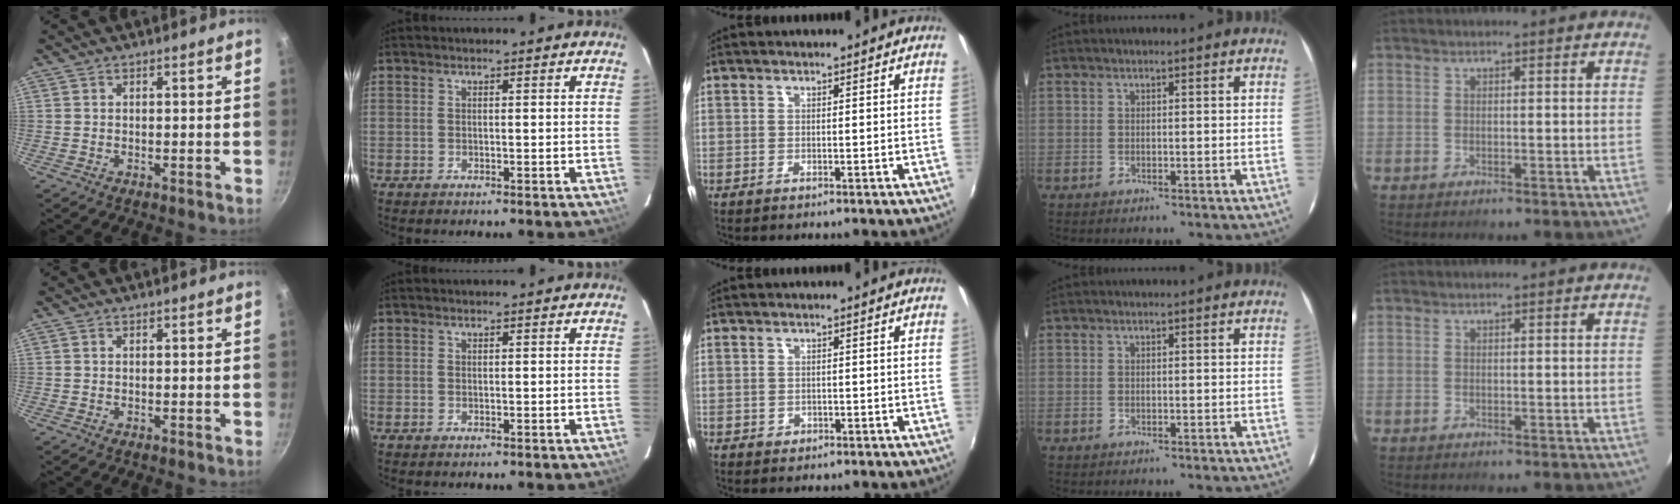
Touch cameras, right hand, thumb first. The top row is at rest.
{"middle": {"total": 0.7, "force": [0.0, 0.7, 0.1], "torque": [0.002, -0.001, 0.004]}}